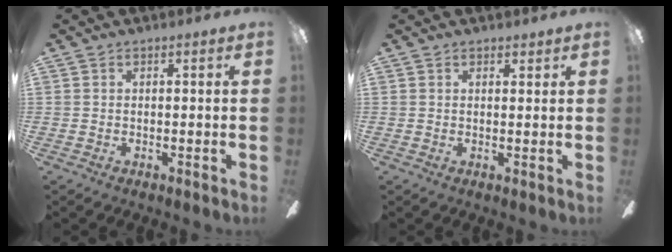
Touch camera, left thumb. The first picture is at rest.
{"total": 1.4, "force": [1.1, 0.8, 0.3], "torque": [0.003, -0.001, 0.019]}